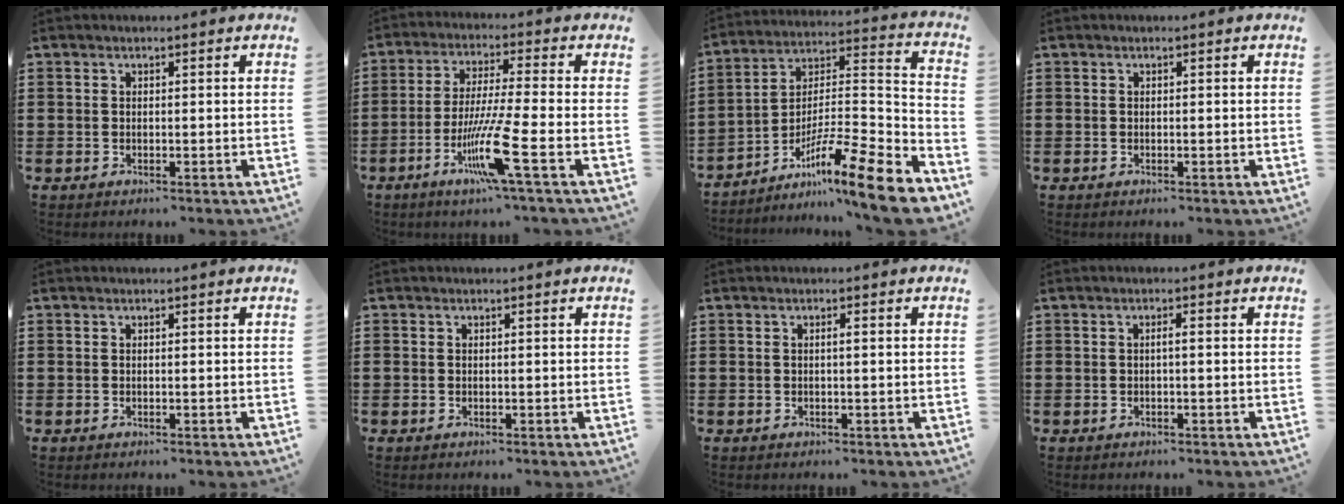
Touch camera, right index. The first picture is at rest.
{"total": 10.7, "force": [-4.7, 0.0, 9.7], "torque": [-0.199, -0.016, -0.092]}
{"total": 13.5, "force": [-9.5, 1.0, 9.5], "torque": [-0.141, 0.014, -0.173]}
{"total": 0.0}
{"total": 0.0}
{"total": 0.0}
{"total": 0.6, "force": [0.0, 0.0, 0.6], "torque": [-0.010, -0.001, -0.001]}
{"total": 0.8, "force": [-0.2, 0.0, 0.8], "torque": [-0.015, -0.002, -0.004]}